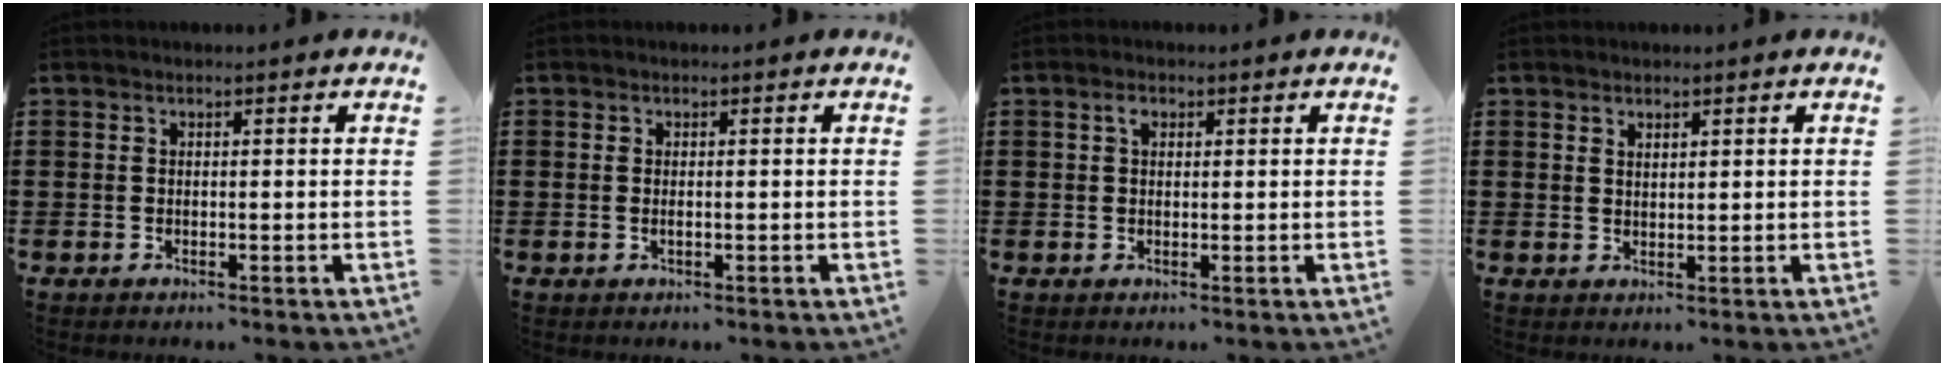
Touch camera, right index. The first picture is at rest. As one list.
[{"total": 0.7, "force": [-0.1, 0.2, 0.7], "torque": [-0.014, -0.002, -0.002]}, {"total": 1.4, "force": [0.6, 0.9, 1.0], "torque": [-0.021, 0.007, 0.009]}, {"total": 1.2, "force": [1.1, 0.4, 0.2], "torque": [-0.006, 0.001, 0.021]}]